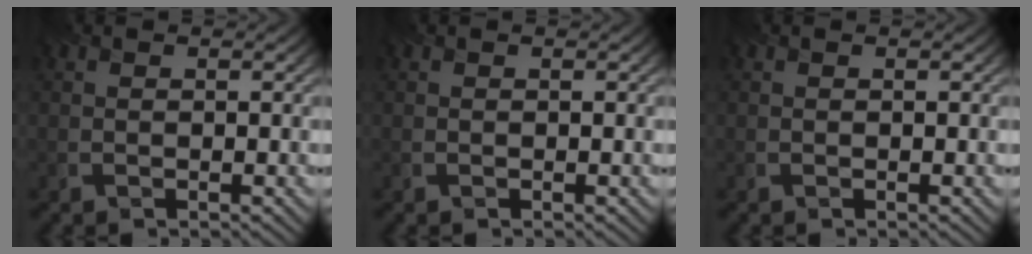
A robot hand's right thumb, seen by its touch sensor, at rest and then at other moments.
{"total": 0.0}
{"total": 0.0}